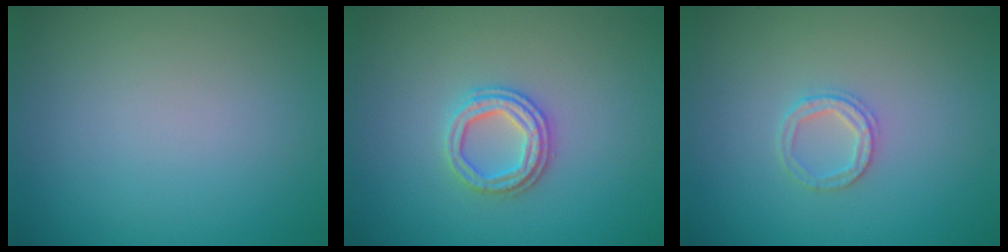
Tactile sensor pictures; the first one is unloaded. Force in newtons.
{"total": 2.9, "press": 2.7, "slide": 1.0}
{"total": 1.9, "press": 1.8, "slide": 0.4}